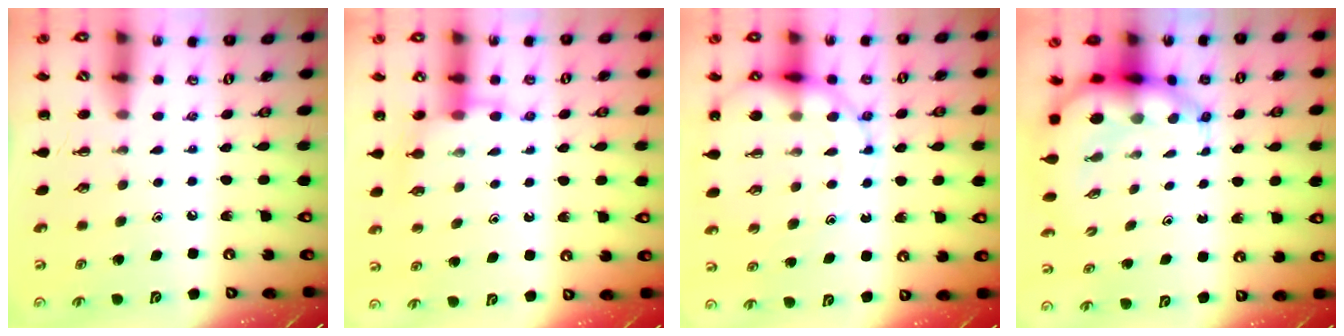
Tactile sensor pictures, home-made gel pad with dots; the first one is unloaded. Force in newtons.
{"total": 7.9, "press": 7.8, "slide": 0.7}
{"total": 16.3, "press": 15.6, "slide": 4.7}
{"total": 8.8, "press": 8.5, "slide": 2.2}